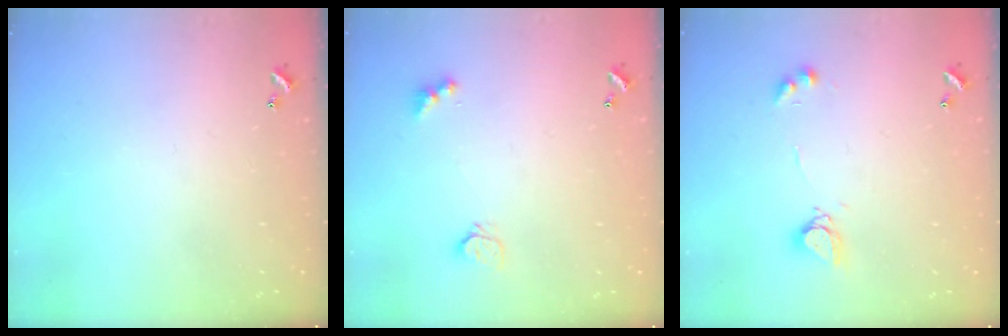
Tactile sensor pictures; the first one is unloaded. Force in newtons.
{"total": 4.9, "press": 4.9, "slide": 0.5}
{"total": 5.7, "press": 5.7, "slide": 0.4}